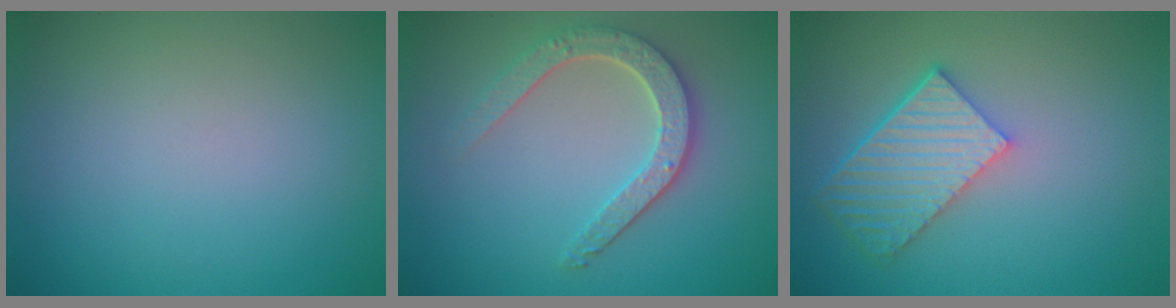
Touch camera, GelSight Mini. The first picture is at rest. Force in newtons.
{"total": 3.9, "press": 3.4, "slide": 2.0}
{"total": 5.9, "press": 4.3, "slide": 4.0}